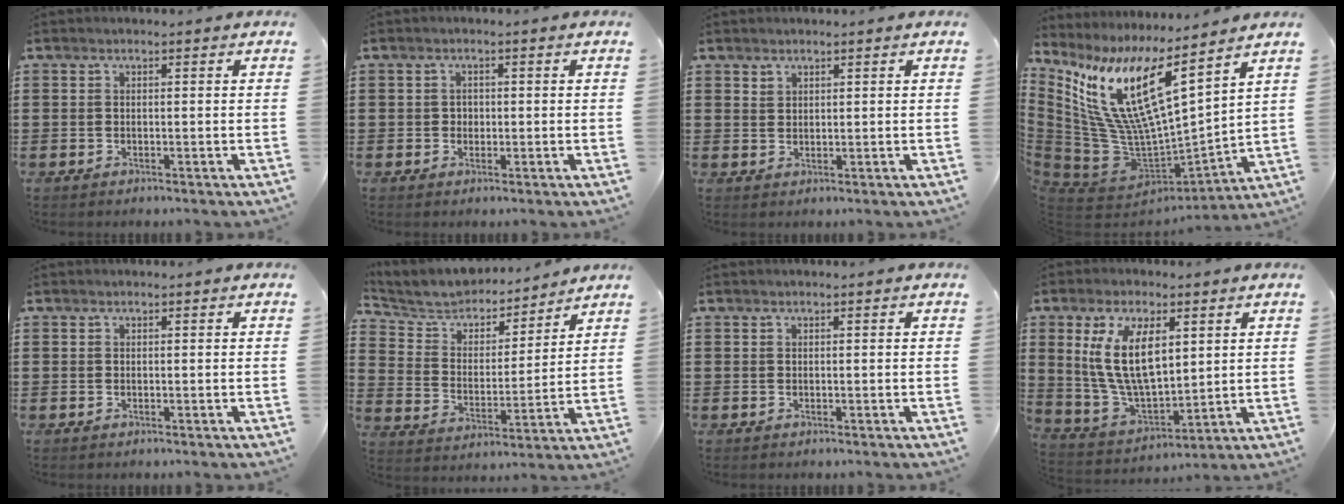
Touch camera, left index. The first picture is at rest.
{"total": 1.2, "force": [0.1, 1.1, 0.3], "torque": [-0.010, 0.007, 0.000]}
{"total": 1.5, "force": [1.3, 0.8, 0.1], "torque": [-0.006, 0.002, 0.025]}
{"total": 15.4, "force": [7.4, 5.1, 12.5], "torque": [-0.297, -0.061, 0.119]}
{"total": 0.0}
{"total": 6.1, "force": [5.8, 1.8, 0.6], "torque": [-0.052, -0.042, 0.098]}
{"total": 0.0}
{"total": 11.8, "force": [4.0, 5.8, 9.4], "torque": [-0.216, 0.002, 0.070]}